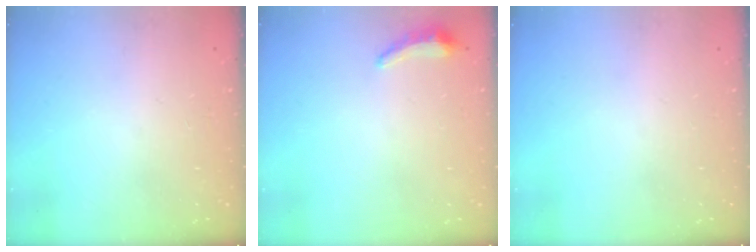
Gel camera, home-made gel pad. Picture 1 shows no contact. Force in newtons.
{"total": 5.1, "press": 4.7, "slide": 2.0}
{"total": 0.0}